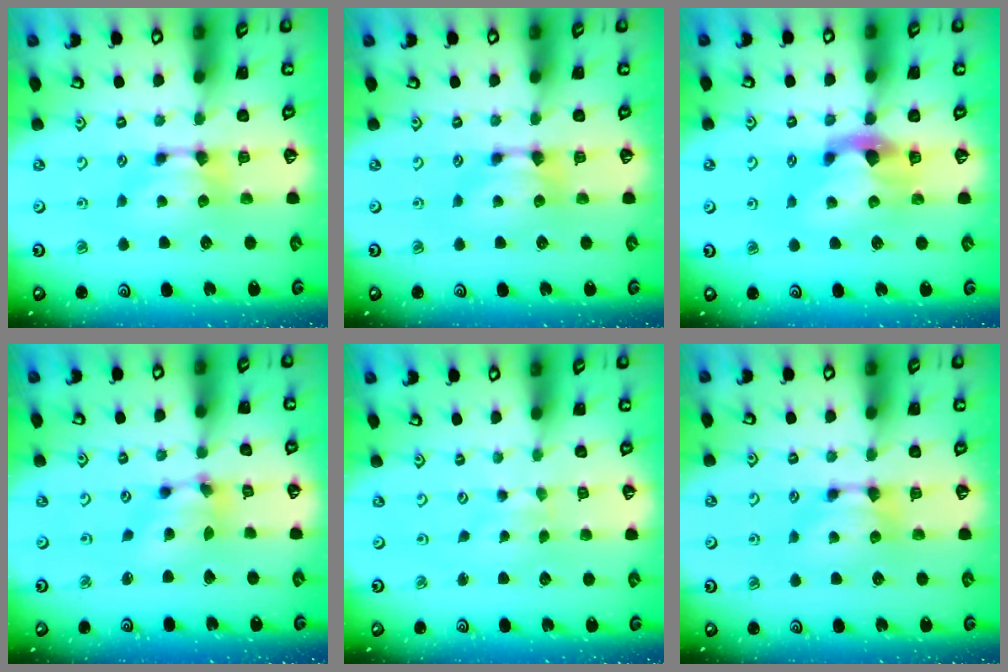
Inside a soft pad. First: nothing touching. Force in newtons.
{"total": 0.0}
{"total": 2.8, "press": 2.5, "slide": 1.3}
{"total": 3.6, "press": 3.2, "slide": 1.4}
{"total": 3.3, "press": 3.3, "slide": 0.2}
{"total": 0.0}